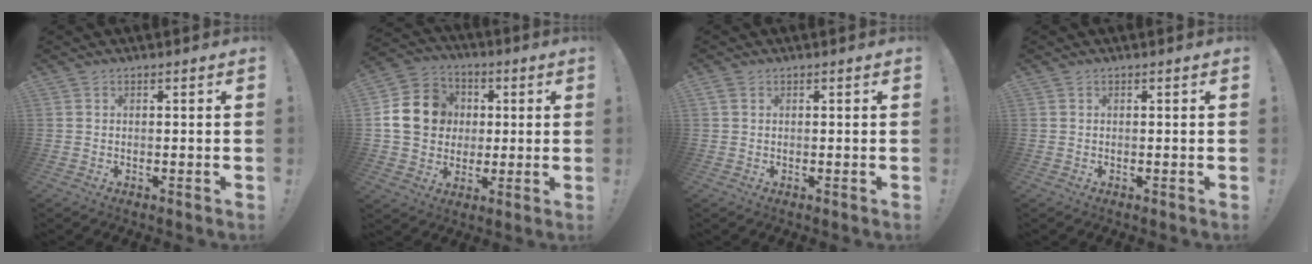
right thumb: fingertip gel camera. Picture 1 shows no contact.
{"total": 16.1, "force": [1.9, 14.1, 7.4], "torque": [-0.105, 0.008, 0.050]}
{"total": 1.2, "force": [0.5, 0.9, 0.6], "torque": [-0.012, 0.004, 0.010]}
{"total": 0.0}